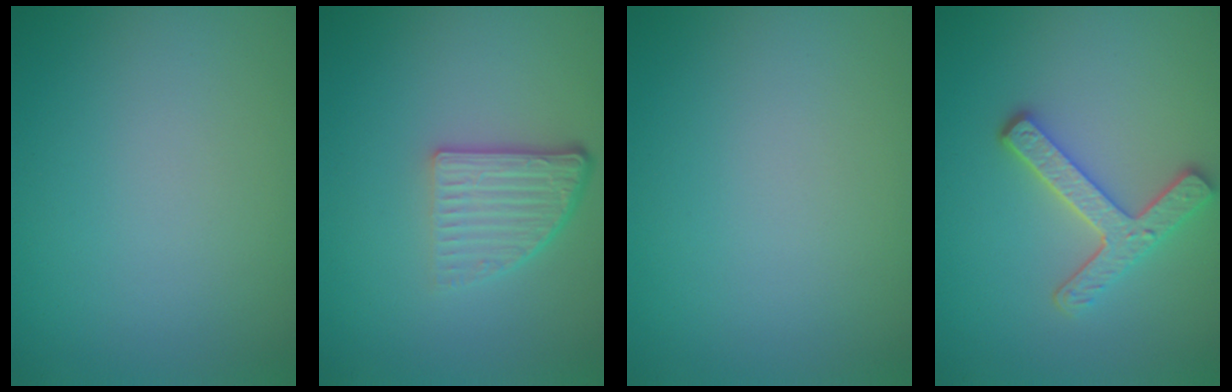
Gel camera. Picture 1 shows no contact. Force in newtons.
{"total": 3.8, "press": 2.5, "slide": 2.8}
{"total": 0.0}
{"total": 3.6, "press": 3.0, "slide": 2.0}